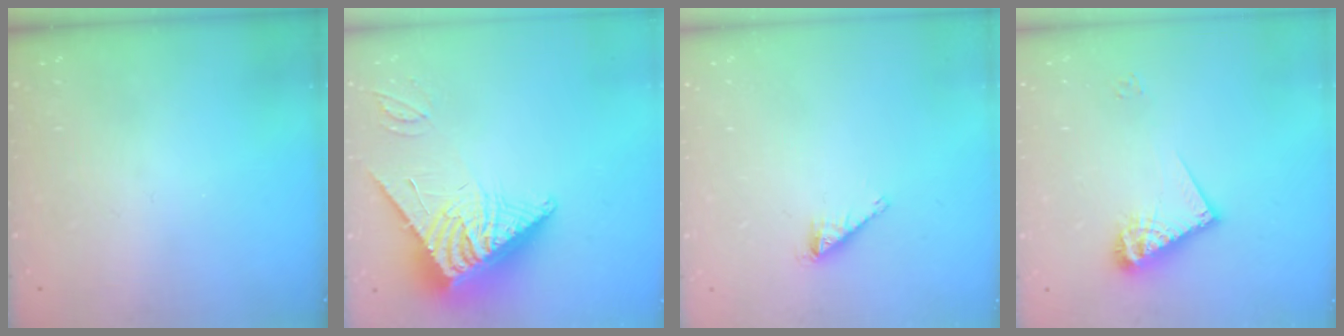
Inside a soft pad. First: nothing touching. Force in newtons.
{"total": 12.9, "press": 12.9, "slide": 1.3}
{"total": 1.8, "press": 1.8, "slide": 0.0}
{"total": 10.7, "press": 10.7, "slide": 0.7}